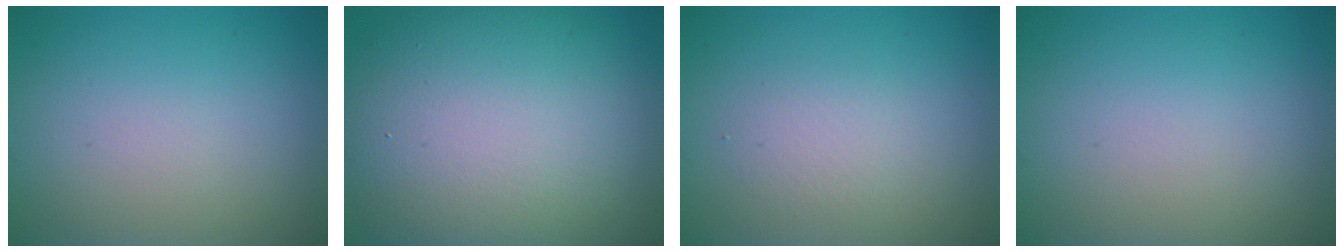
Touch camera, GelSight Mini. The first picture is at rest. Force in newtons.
{"total": 14.5, "press": 14.5, "slide": 1.0}
{"total": 1.7, "press": 1.7, "slide": 0.1}
{"total": 0.0}